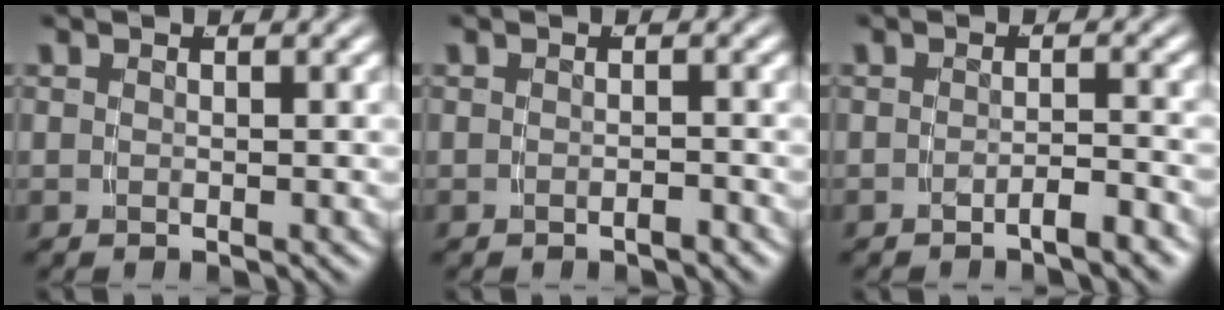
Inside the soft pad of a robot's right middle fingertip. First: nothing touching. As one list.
[{"total": 0.8, "force": [-0.8, -0.1, 0.1], "torque": [-0.002, 0.003, -0.015]}, {"total": 1.9, "force": [-1.6, -0.5, 0.8], "torque": [-0.006, 0.005, -0.031]}]